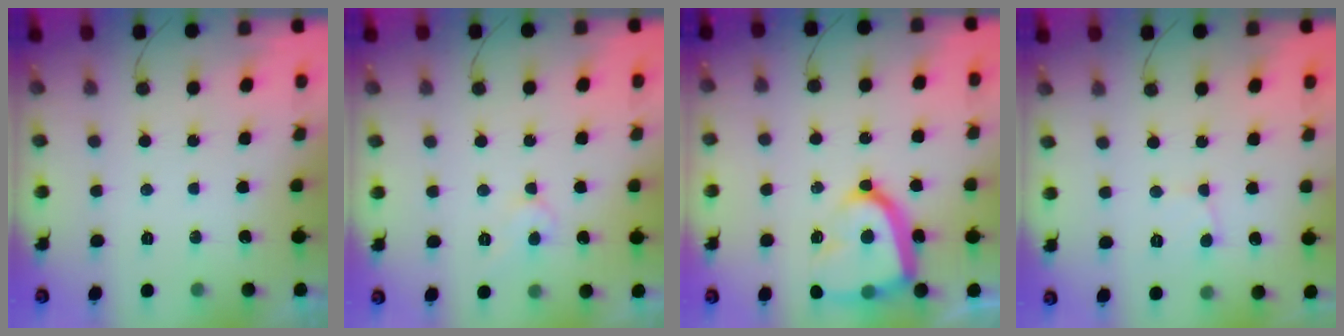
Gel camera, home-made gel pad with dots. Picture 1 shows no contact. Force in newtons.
{"total": 5.3, "press": 5.3, "slide": 0.4}
{"total": 18.0, "press": 17.9, "slide": 1.6}
{"total": 2.8, "press": 2.8, "slide": 0.3}